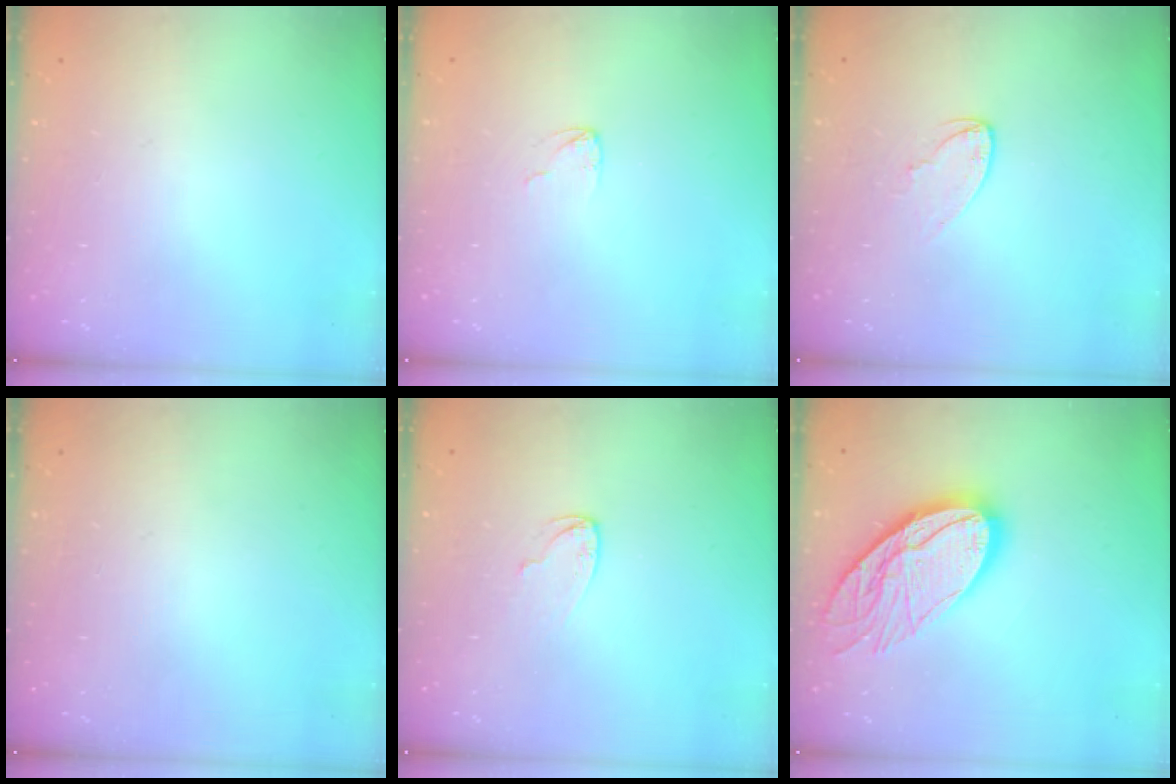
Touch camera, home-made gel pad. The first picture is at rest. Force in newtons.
{"total": 3.0, "press": 2.9, "slide": 0.3}
{"total": 4.7, "press": 4.7, "slide": 0.4}
{"total": 0.0}
{"total": 4.6, "press": 4.6, "slide": 0.5}
{"total": 17.9, "press": 17.8, "slide": 1.9}